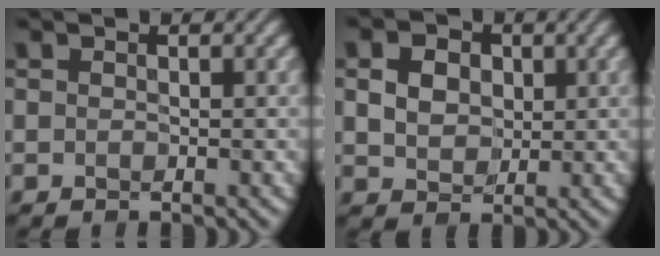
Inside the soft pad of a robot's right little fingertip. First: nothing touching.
{"total": 4.1, "force": [0.8, 3.2, 2.4], "torque": [-0.066, 0.009, 0.015]}